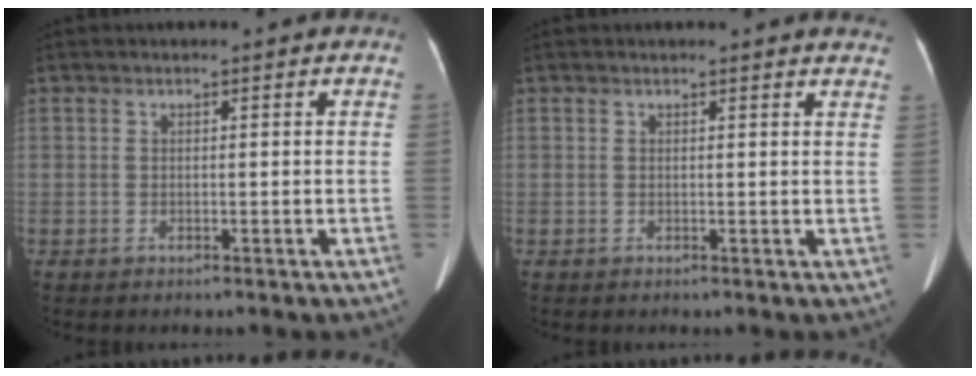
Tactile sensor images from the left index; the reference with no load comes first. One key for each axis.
{"total": 4.2, "fx": 4.2, "fy": 0.4, "fz": 0.7, "tx": -0.005, "ty": -0.011, "tz": 0.021}